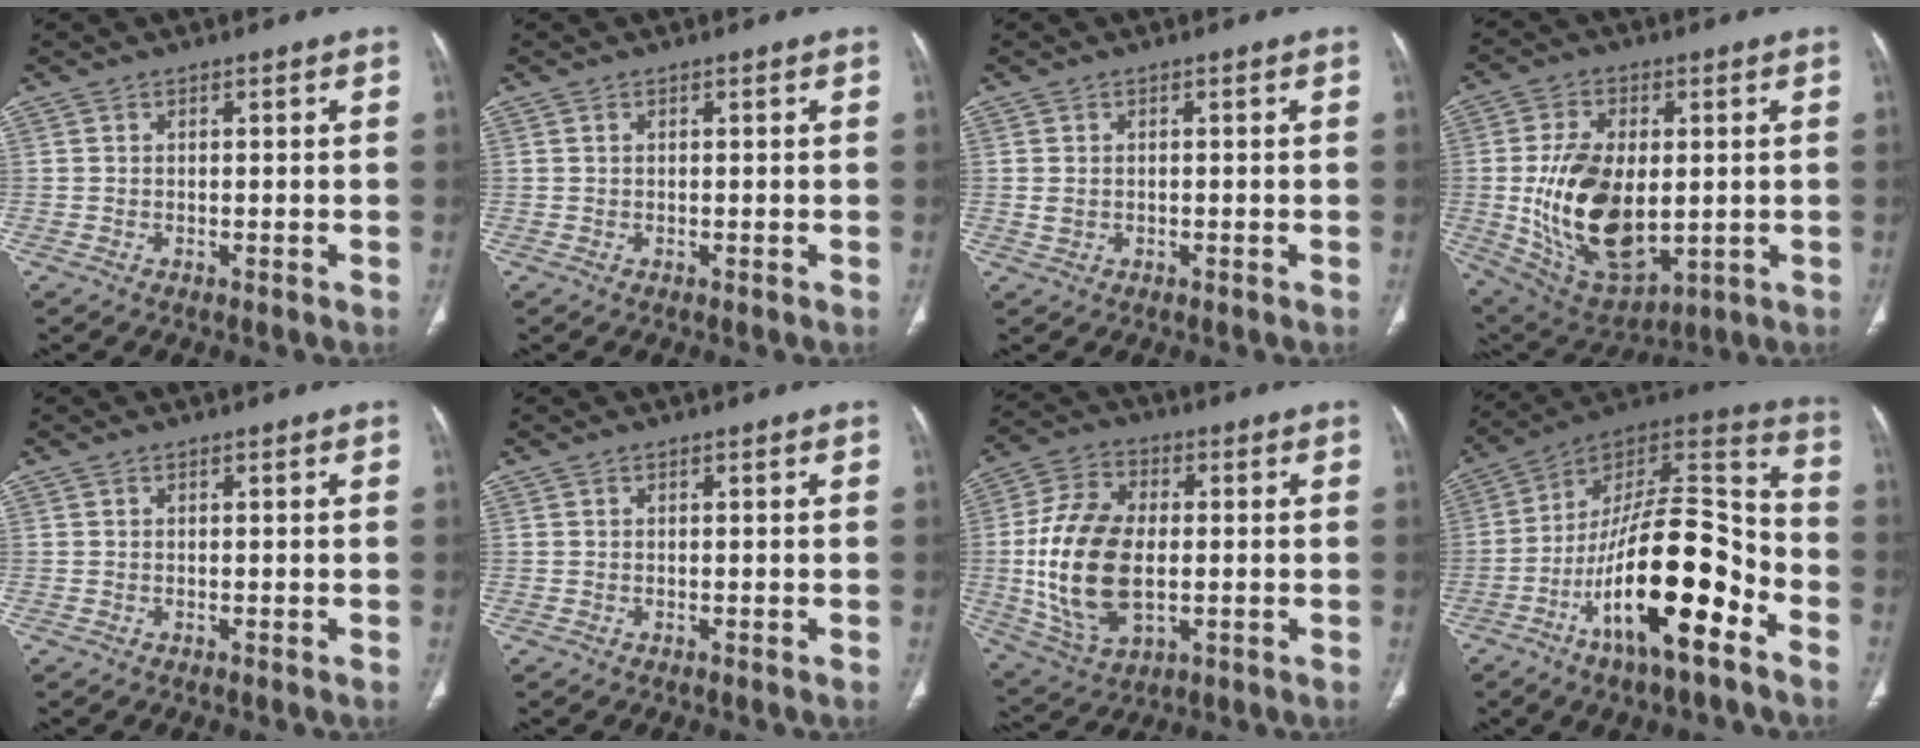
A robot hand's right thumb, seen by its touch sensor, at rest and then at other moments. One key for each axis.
{"total": 0.0}
{"total": 1.5, "fx": 0.0, "fy": 1.2, "fz": 0.9, "tx": -0.020, "ty": 0.003, "tz": 0.004}
{"total": 19.7, "fx": -0.7, "fy": 11.4, "fz": 16.0, "tx": -0.278, "ty": -0.013, "tz": 0.014}
{"total": 0.0}
{"total": 0.0}
{"total": 18.2, "fx": -1.0, "fy": 10.8, "fz": 14.6, "tx": -0.291, "ty": 0.003, "tz": -0.007}
{"total": 24.5, "fx": -10.6, "fy": 7.9, "fz": 20.6, "tx": -0.359, "ty": 0.066, "tz": -0.177}